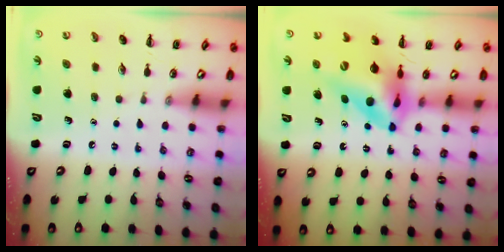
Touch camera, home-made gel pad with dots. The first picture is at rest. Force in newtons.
{"total": 13.1, "press": 12.4, "slide": 4.1}